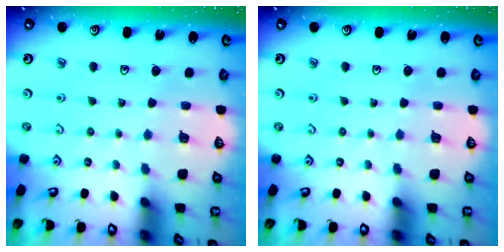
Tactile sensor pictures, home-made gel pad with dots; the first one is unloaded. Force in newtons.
{"total": 0.0}